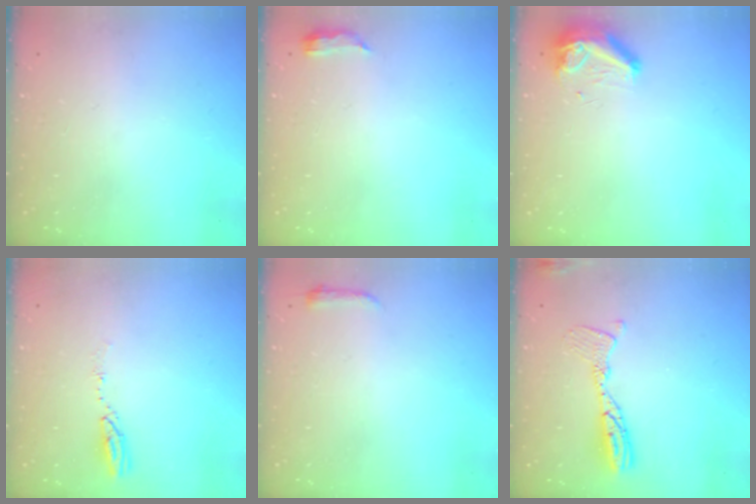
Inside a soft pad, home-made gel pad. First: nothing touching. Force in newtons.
{"total": 5.1, "press": 4.8, "slide": 1.7}
{"total": 8.4, "press": 8.2, "slide": 1.9}
{"total": 4.0, "press": 4.0, "slide": 0.4}
{"total": 3.0, "press": 2.9, "slide": 0.6}
{"total": 10.8, "press": 10.8, "slide": 1.0}